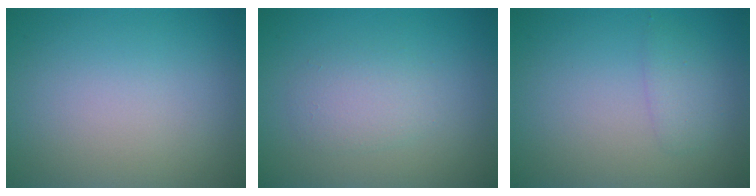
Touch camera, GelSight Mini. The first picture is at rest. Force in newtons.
{"total": 2.0, "press": 2.0, "slide": 0.0}
{"total": 1.4, "press": 1.4, "slide": 0.1}